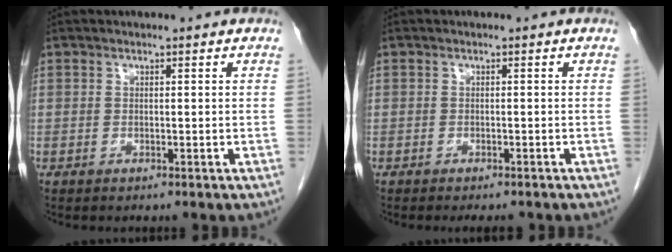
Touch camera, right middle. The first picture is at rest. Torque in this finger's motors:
{"motor_torque": [0.30, -0.05, 0.14, 0.02]}